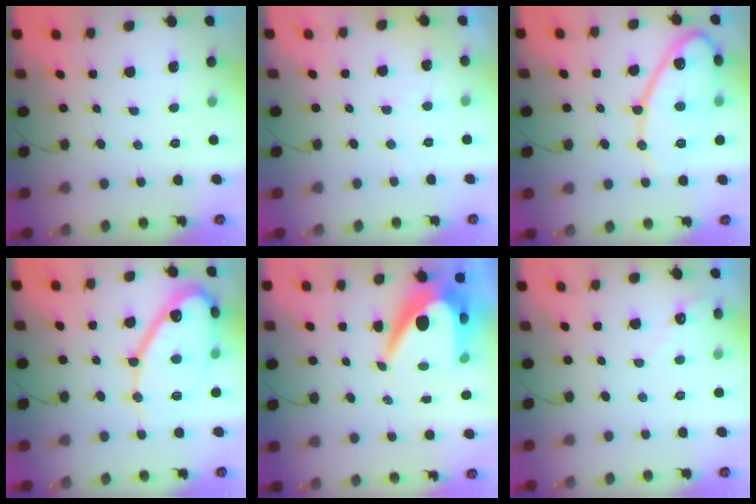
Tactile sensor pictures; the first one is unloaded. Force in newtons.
{"total": 2.3, "press": 2.3, "slide": 0.1}
{"total": 14.3, "press": 14.2, "slide": 1.3}
{"total": 14.2, "press": 14.1, "slide": 1.9}
{"total": 11.4, "press": 11.4, "slide": 0.6}
{"total": 2.5, "press": 2.5, "slide": 0.1}